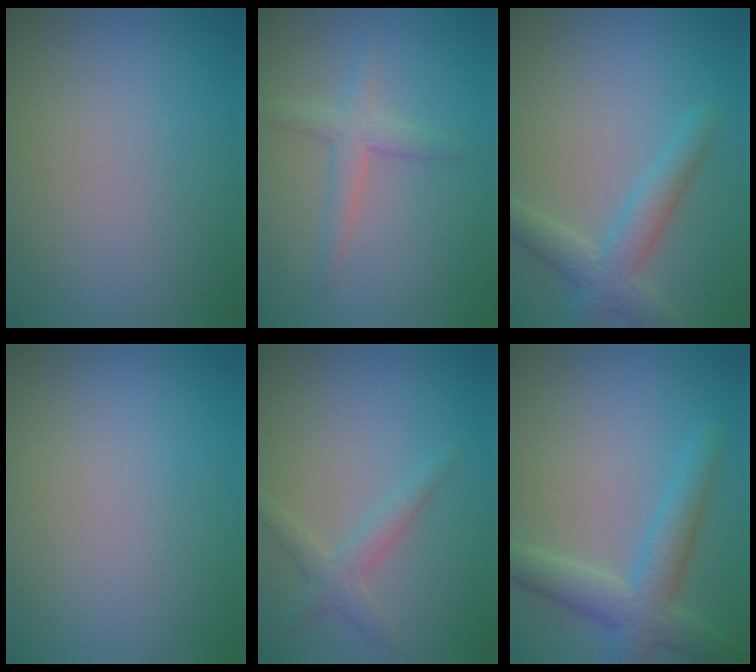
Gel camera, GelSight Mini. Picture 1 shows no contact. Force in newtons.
{"total": 2.3, "press": 2.3, "slide": 0.2}
{"total": 4.1, "press": 4.1, "slide": 0.2}
{"total": 0.0}
{"total": 2.2, "press": 2.2, "slide": 0.1}
{"total": 5.0, "press": 5.0, "slide": 0.2}